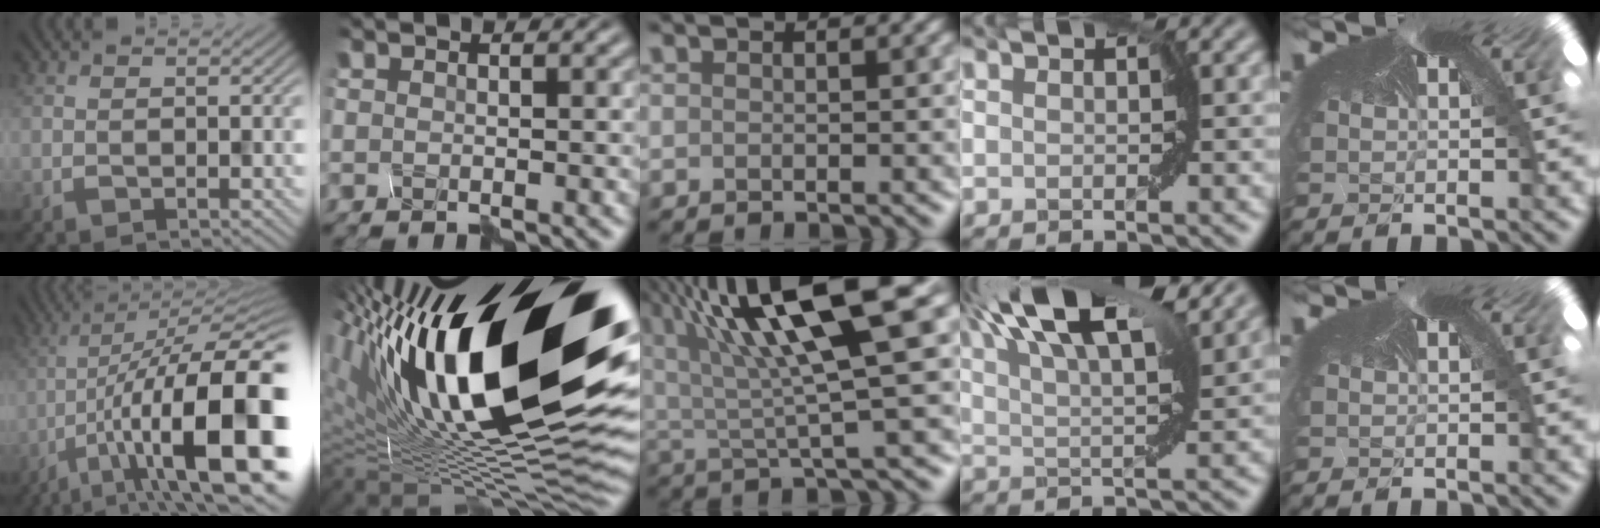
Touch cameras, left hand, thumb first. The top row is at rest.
{"thumb": {"total": 18.5, "force": [-6.4, 6.9, 15.9], "torque": [-0.250, -0.004, -0.107]}, "index": {"total": 21.1, "force": [5.4, 8.4, 18.6], "torque": [-0.325, 0.038, 0.095]}, "middle": {"total": 13.3, "force": [5.8, 2.9, 11.7], "torque": [-0.197, 0.015, 0.104]}, "ring": {"total": 10.6, "force": [7.2, 2.7, 7.3], "torque": [-0.123, 0.038, 0.104]}}